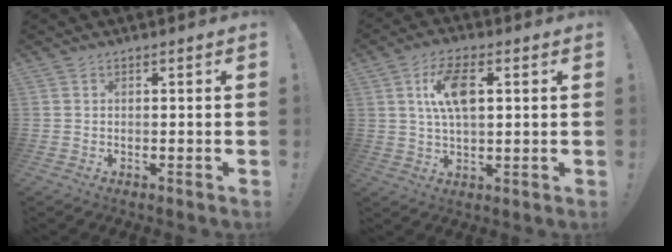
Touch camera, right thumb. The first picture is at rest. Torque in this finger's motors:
{"motor_torque": [1.16, 1.18, 0.08, 0.04, 0.06]}